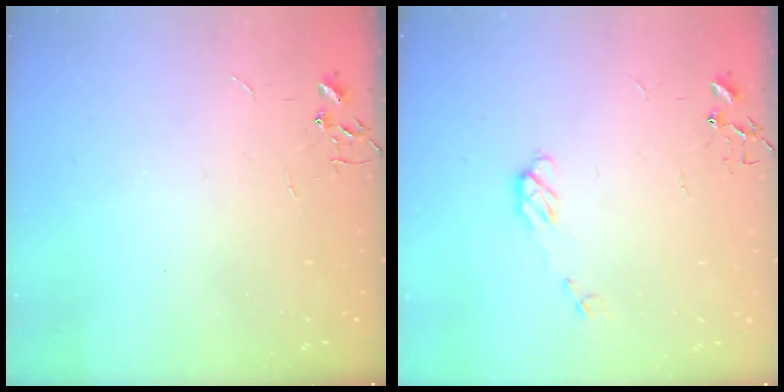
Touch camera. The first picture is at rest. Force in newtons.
{"total": 5.0, "press": 5.0, "slide": 0.2}